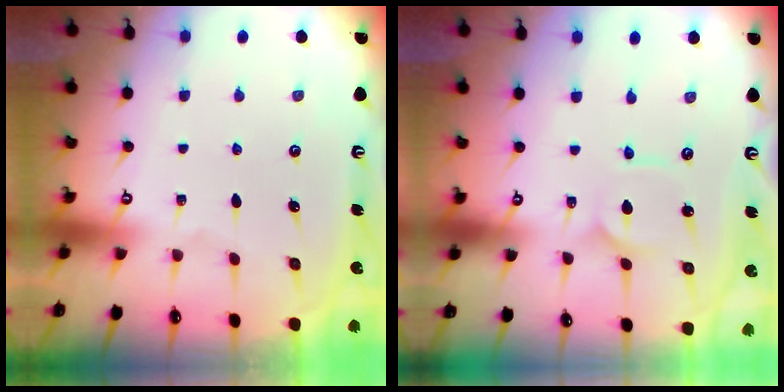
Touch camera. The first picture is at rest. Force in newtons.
{"total": 2.1, "press": 2.1, "slide": 0.3}